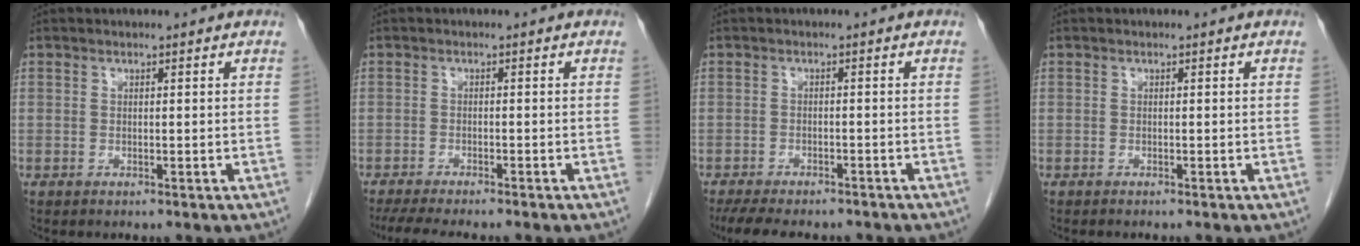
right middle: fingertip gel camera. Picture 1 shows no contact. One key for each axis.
{"total": 9.0, "fx": -7.6, "fy": 0.8, "fz": 4.7, "tx": -0.062, "ty": -0.013, "tz": -0.114}
{"total": 11.5, "fx": -9.9, "fy": 3.3, "fz": 4.9, "tx": -0.090, "ty": -0.009, "tz": -0.134}
{"total": 1.3, "fx": -1.1, "fy": 0.0, "fz": 0.6, "tx": -0.007, "ty": 0.001, "tz": -0.013}